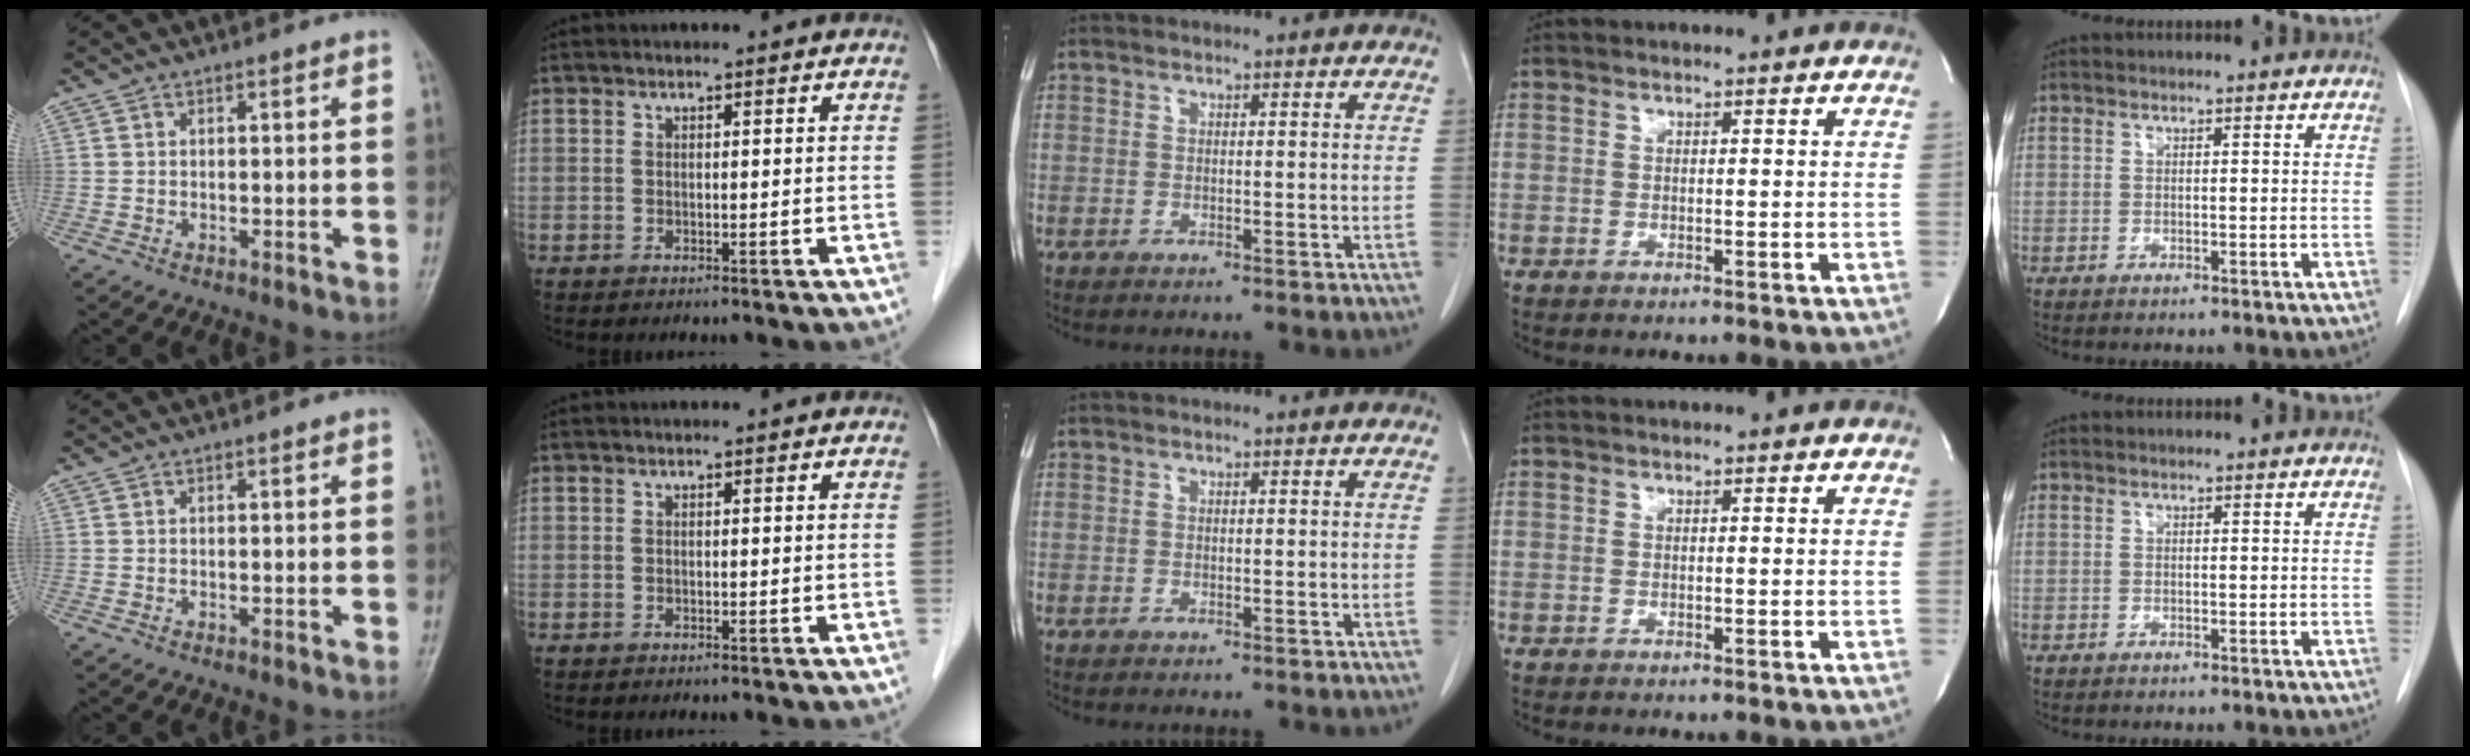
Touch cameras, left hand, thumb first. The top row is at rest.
{}